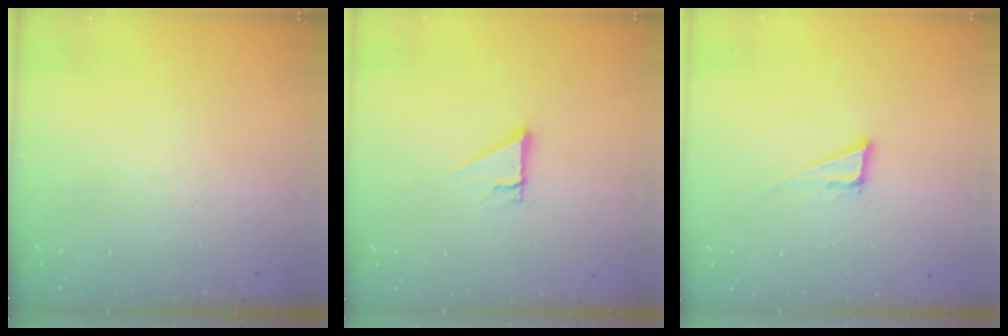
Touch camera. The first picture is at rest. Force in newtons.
{"total": 2.7, "press": 2.7, "slide": 0.1}
{"total": 6.8, "press": 6.4, "slide": 2.4}